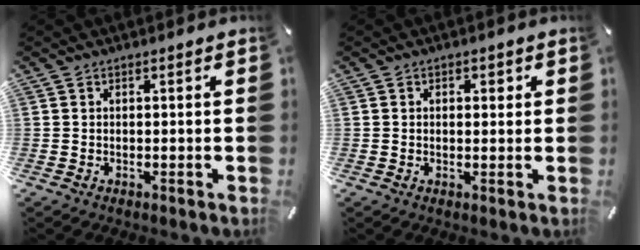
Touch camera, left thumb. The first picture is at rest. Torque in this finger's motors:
{"motor_torque": [0.12, -0.44, -0.10, -0.15, 0.02]}